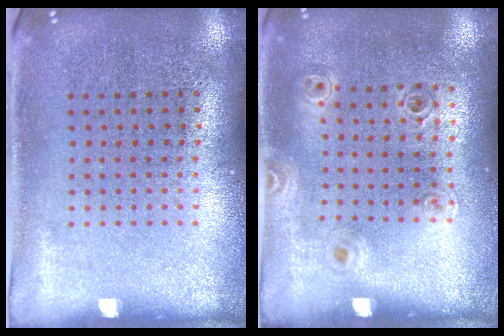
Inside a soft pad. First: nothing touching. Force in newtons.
{"total": 0.9, "press": 0.9, "slide": 0.0}